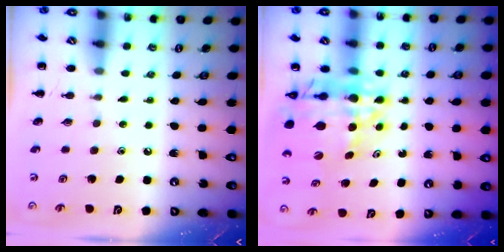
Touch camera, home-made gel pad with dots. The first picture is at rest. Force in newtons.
{"total": 15.1, "press": 14.5, "slide": 4.2}